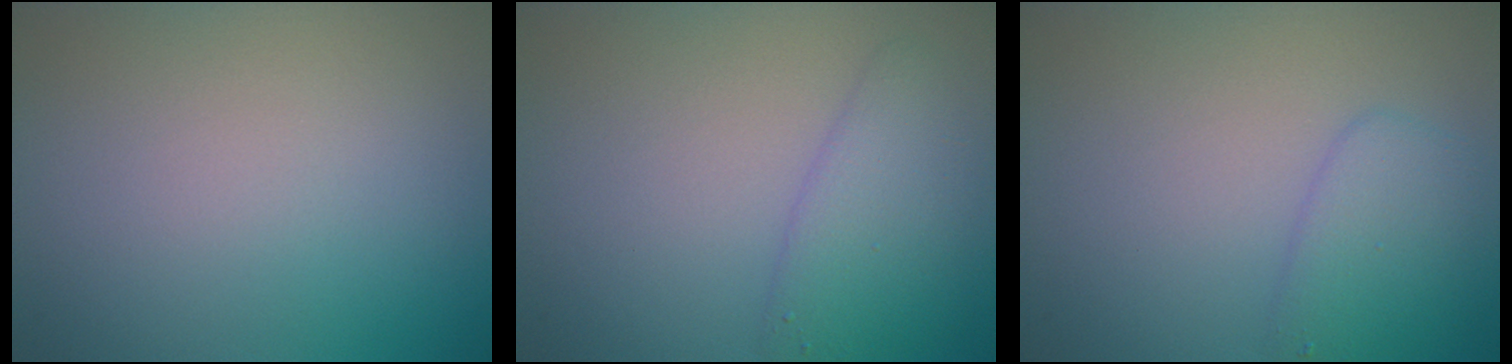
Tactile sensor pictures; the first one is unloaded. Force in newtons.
{"total": 3.4, "press": 3.4, "slide": 0.2}
{"total": 2.6, "press": 2.5, "slide": 0.2}